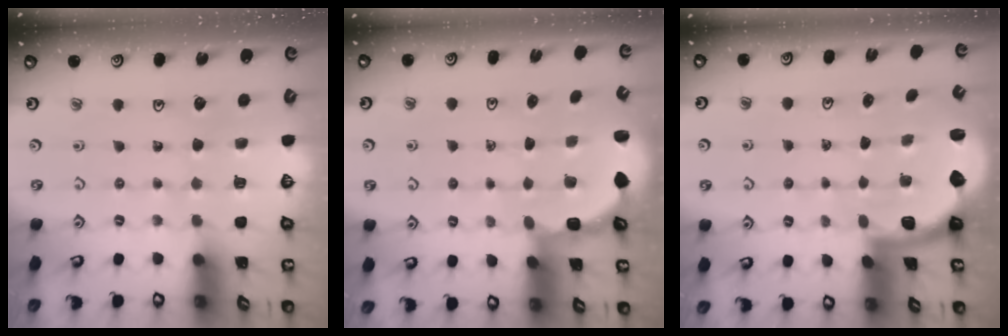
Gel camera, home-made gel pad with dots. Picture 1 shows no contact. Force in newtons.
{"total": 2.9, "press": 2.3, "slide": 1.8}
{"total": 1.9, "press": 1.8, "slide": 0.5}